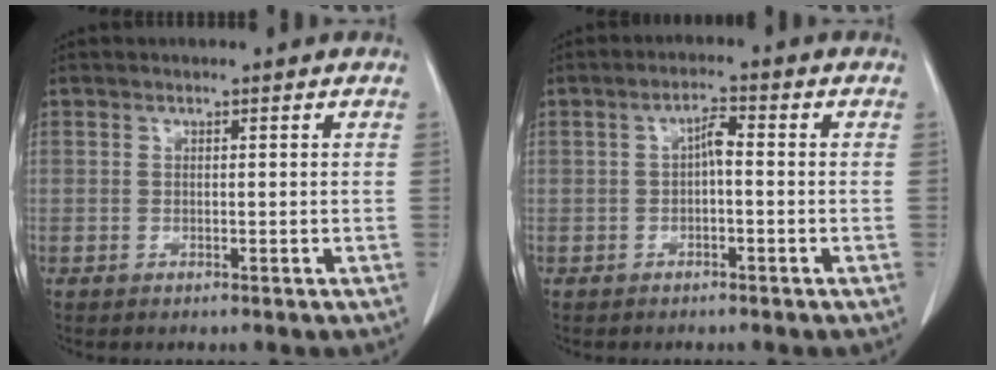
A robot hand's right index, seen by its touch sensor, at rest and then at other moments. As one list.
[{"total": 2.6, "force": [-0.3, 0.7, 2.5], "torque": [-0.043, 0.009, -0.005]}]